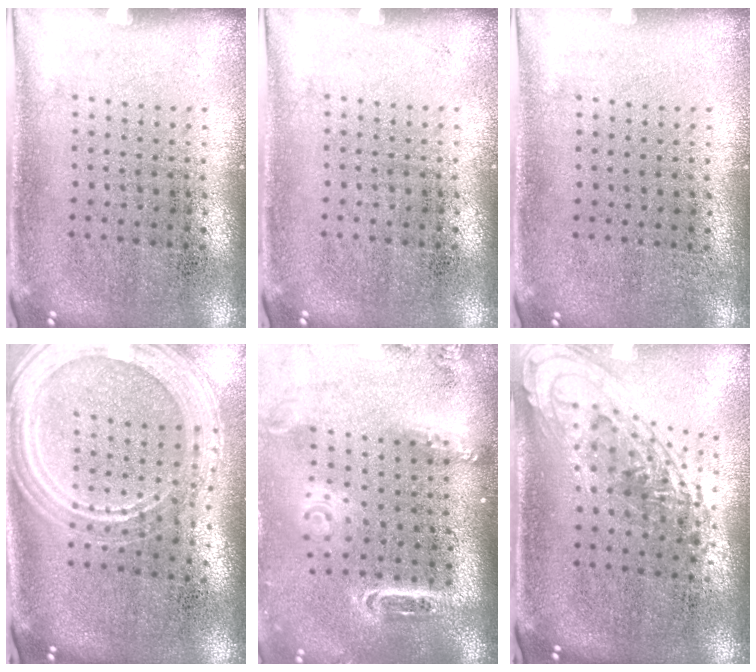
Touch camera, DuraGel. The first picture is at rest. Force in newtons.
{"total": 0.0}
{"total": 0.0}
{"total": 2.3, "press": 2.0, "slide": 1.0}
{"total": 2.8, "press": 1.9, "slide": 2.0}
{"total": 1.5, "press": 1.3, "slide": 0.7}